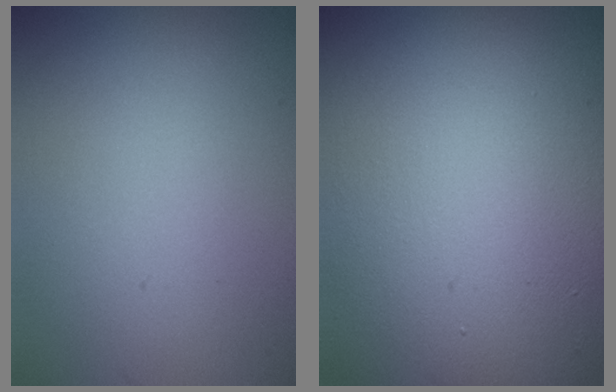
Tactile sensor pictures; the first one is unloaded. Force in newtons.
{"total": 21.1, "press": 21.1, "slide": 1.1}